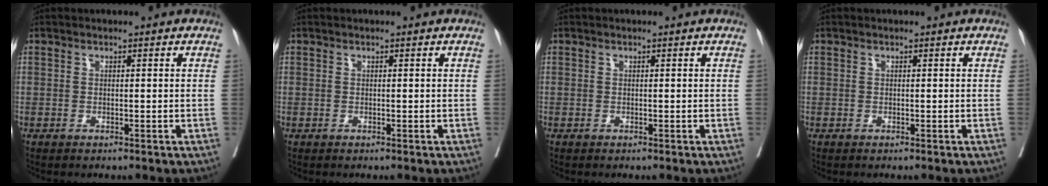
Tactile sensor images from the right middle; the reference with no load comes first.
{"total": 0.0}
{"total": 0.0}
{"total": 0.0}